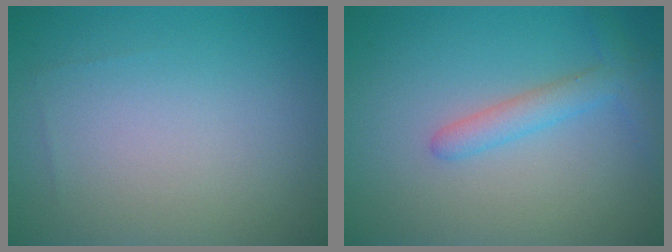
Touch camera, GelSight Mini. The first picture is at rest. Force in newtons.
{"total": 2.4, "press": 2.4, "slide": 0.1}